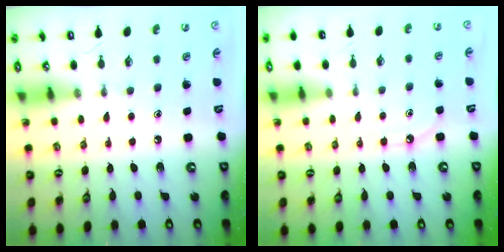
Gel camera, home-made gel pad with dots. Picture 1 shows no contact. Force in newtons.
{"total": 4.9, "press": 4.8, "slide": 0.4}